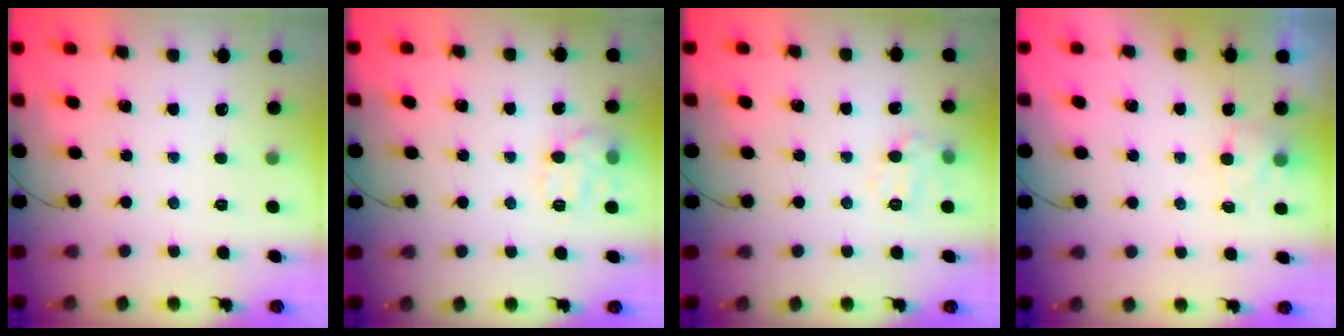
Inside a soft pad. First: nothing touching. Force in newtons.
{"total": 10.7, "press": 10.7, "slide": 0.6}
{"total": 7.9, "press": 7.9, "slide": 0.7}
{"total": 5.1, "press": 4.9, "slide": 1.4}